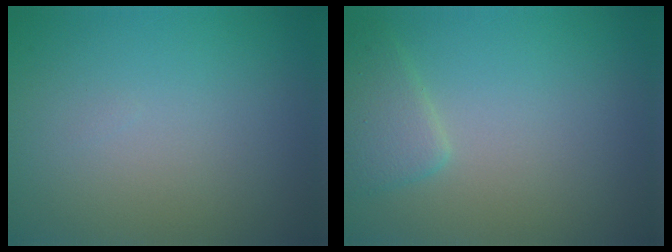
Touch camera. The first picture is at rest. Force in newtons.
{"total": 2.4, "press": 2.4, "slide": 0.1}